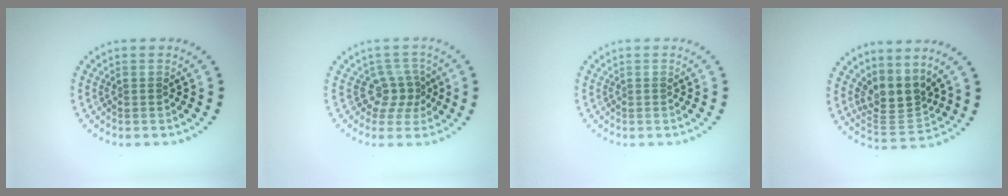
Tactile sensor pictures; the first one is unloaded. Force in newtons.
{"total": 2.5, "press": 1.8, "slide": 1.8}
{"total": 0.0}
{"total": 3.6, "press": 2.6, "slide": 2.5}